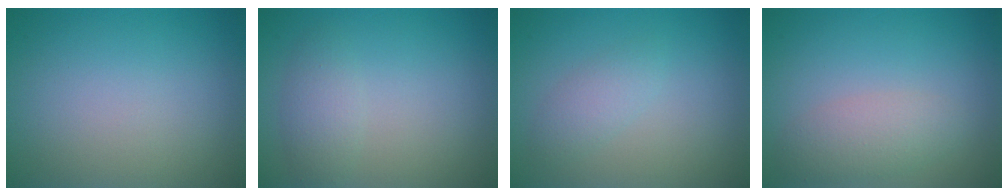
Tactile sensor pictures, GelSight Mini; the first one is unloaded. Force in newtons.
{"total": 2.0, "press": 2.0, "slide": 0.0}
{"total": 1.8, "press": 1.8, "slide": 0.1}
{"total": 2.7, "press": 2.7, "slide": 0.1}